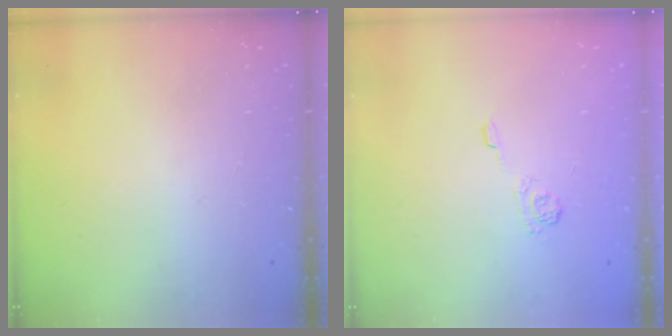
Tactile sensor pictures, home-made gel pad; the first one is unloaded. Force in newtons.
{"total": 3.7, "press": 3.4, "slide": 1.5}